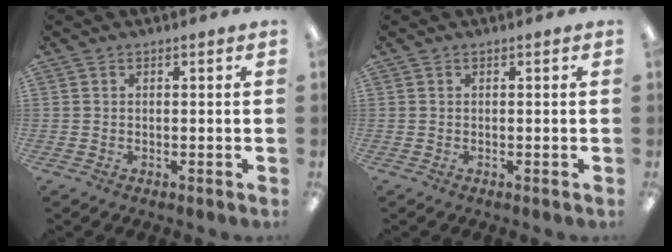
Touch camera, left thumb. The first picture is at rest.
{"total": 0.0}